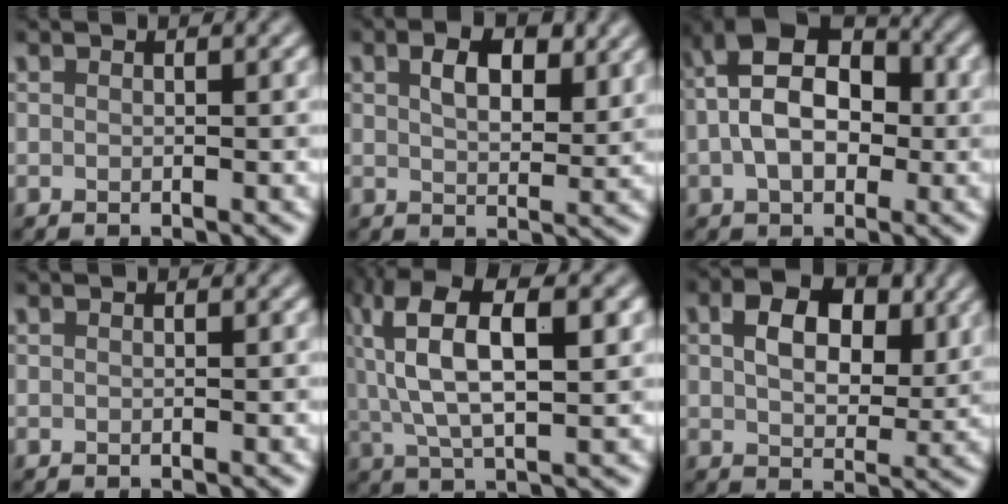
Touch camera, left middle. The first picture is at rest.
{"total": 4.3, "force": [1.9, 2.3, 3.1], "torque": [-0.056, 0.001, 0.033]}
{"total": 8.2, "force": [-0.1, 5.2, 6.4], "torque": [-0.115, 0.022, -0.011]}
{"total": 0.0}
{"total": 10.1, "force": [2.9, 4.0, 8.8], "torque": [-0.187, 0.017, 0.049]}
{"total": 6.3, "force": [1.9, 4.1, 4.4], "torque": [-0.078, 0.002, 0.030]}